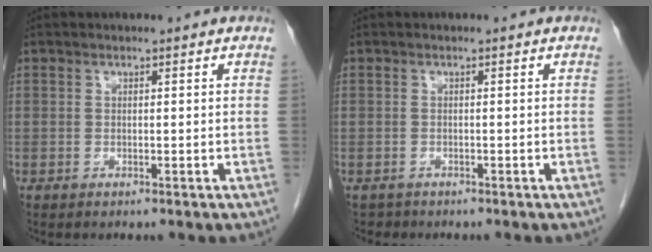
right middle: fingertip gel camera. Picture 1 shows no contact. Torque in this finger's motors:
{"motor_torque": [0.02, -0.08, -0.04, -0.02]}